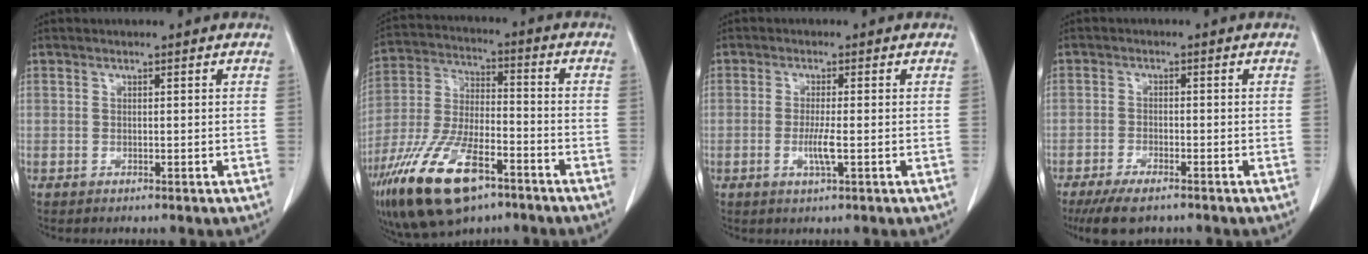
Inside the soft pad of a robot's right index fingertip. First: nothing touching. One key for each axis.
{"total": 18.0, "fx": -10.7, "fy": 6.5, "fz": 12.9, "tx": -0.283, "ty": -0.021, "tz": -0.195}
{"total": 3.2, "fx": -0.7, "fy": 0.0, "fz": 3.1, "tx": -0.064, "ty": -0.007, "tz": -0.015}
{"total": 6.3, "fx": -4.9, "fy": 1.7, "fz": 3.6, "tx": -0.063, "ty": -0.011, "tz": -0.081}